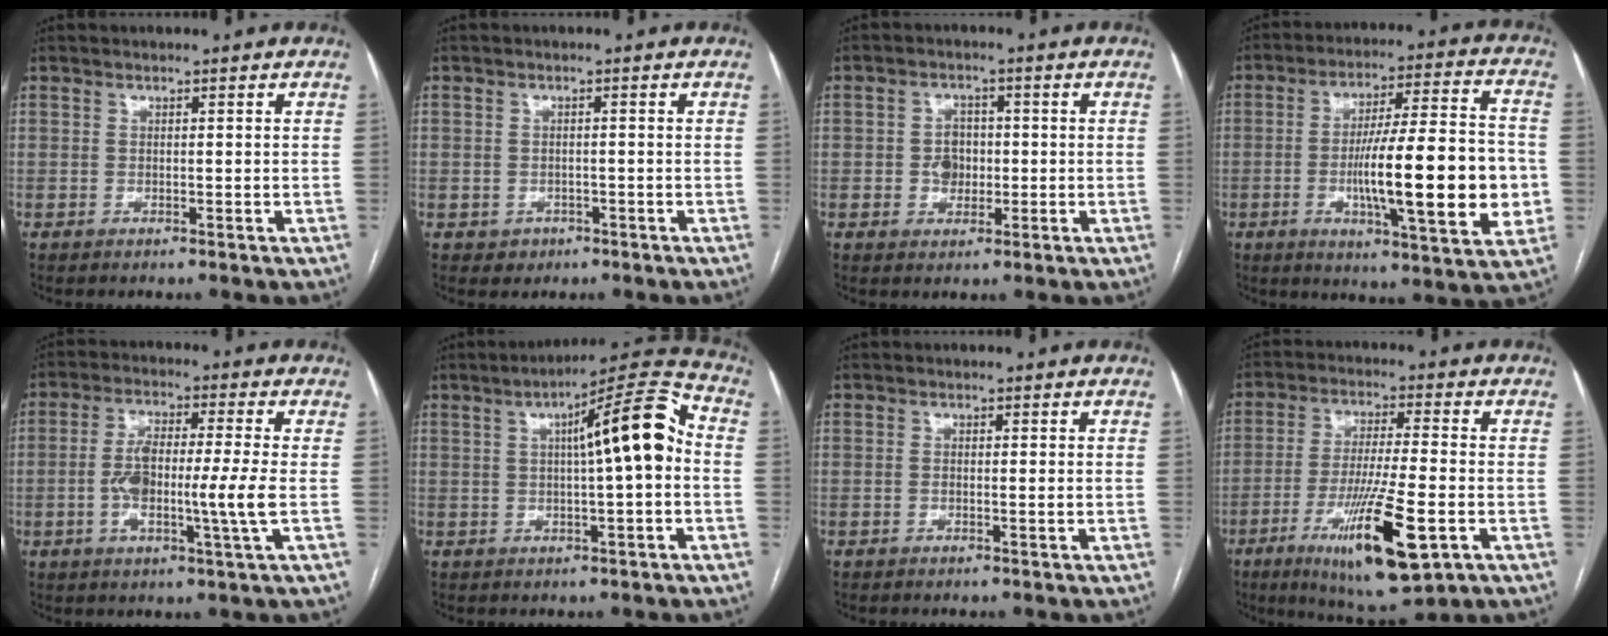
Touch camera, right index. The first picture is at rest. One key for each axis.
{"total": 2.4, "fx": -1.0, "fy": 2.2, "fz": 0.2, "tx": 0.006, "ty": 0.010, "tz": -0.012}
{"total": 3.8, "fx": -0.3, "fy": 3.1, "fz": 2.1, "tx": -0.029, "ty": 0.008, "tz": -0.003}
{"total": 20.0, "fx": -3.1, "fy": 2.7, "fz": 19.5, "tx": -0.289, "ty": 0.007, "tz": -0.043}
{"total": 10.0, "fx": -1.5, "fy": 0.1, "fz": 9.9, "tx": -0.186, "ty": 0.004, "tz": -0.034}
{"total": 12.0, "fx": 1.3, "fy": 1.1, "fz": 11.9, "tx": -0.171, "ty": 0.035, "tz": 0.014}
{"total": 1.0, "fx": -0.1, "fy": 0.2, "fz": 1.0, "tx": -0.017, "ty": 0.000, "tz": -0.001}
{"total": 15.3, "fx": -6.0, "fy": 1.9, "fz": 14.0, "tx": -0.253, "ty": -0.031, "tz": -0.094}